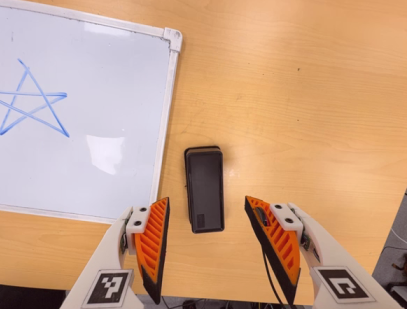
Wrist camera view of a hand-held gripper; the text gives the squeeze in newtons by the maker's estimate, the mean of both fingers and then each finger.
{"total": 0.0}